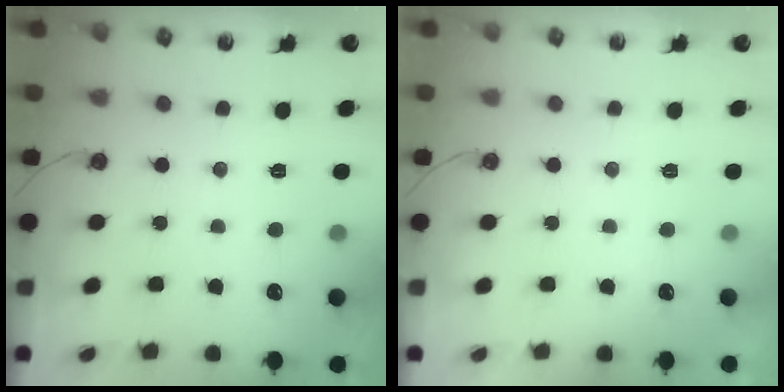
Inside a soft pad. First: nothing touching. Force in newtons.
{"total": 0.0}